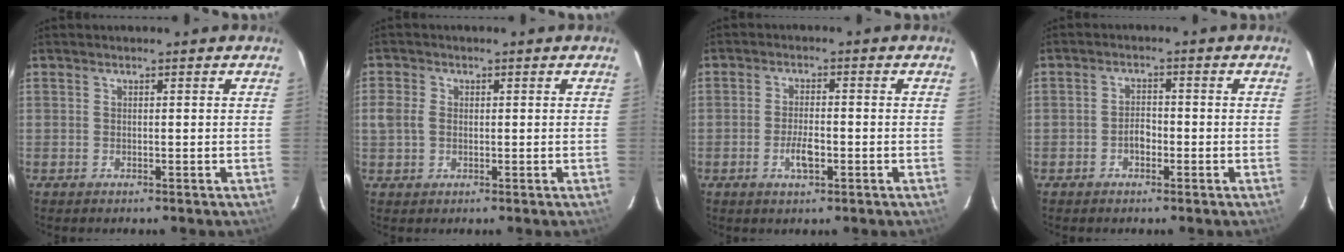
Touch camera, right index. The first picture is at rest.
{"total": 3.4, "force": [-0.1, 2.6, 2.1], "torque": [-0.049, 0.005, -0.002]}
{"total": 4.4, "force": [-1.7, 1.6, 3.8], "torque": [-0.076, -0.002, -0.028]}
{"total": 2.5, "force": [-1.2, 1.5, 1.6], "torque": [-0.030, 0.007, -0.022]}